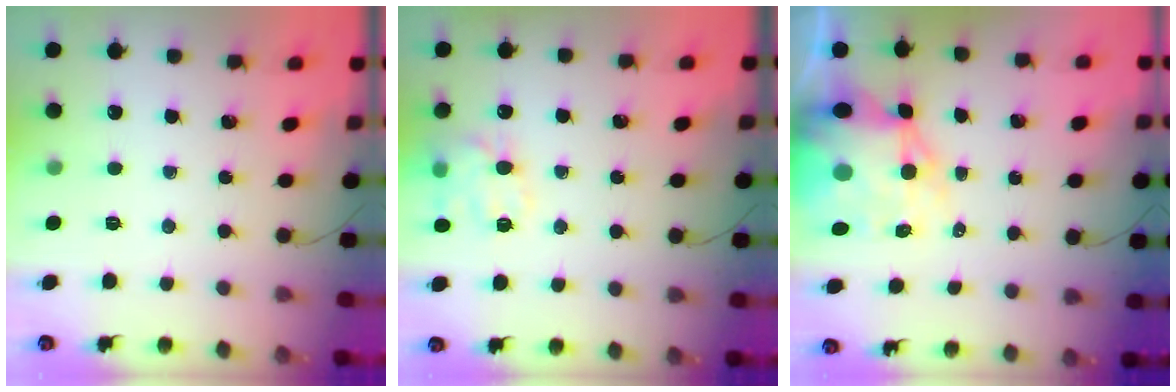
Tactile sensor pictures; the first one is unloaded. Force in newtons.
{"total": 13.1, "press": 13.0, "slide": 2.0}
{"total": 15.5, "press": 14.9, "slide": 4.0}